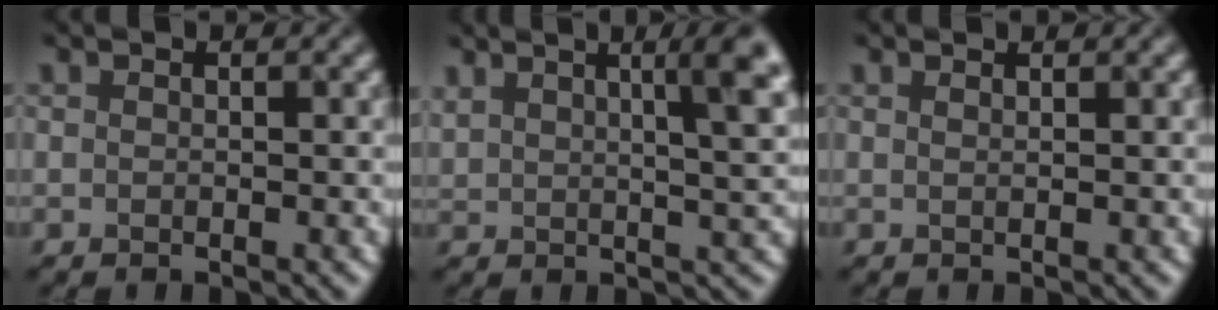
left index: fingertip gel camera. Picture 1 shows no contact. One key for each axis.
{"total": 7.1, "fx": 3.2, "fy": 2.1, "fz": 6.0, "tx": -0.079, "ty": 0.034, "tz": 0.058}
{"total": 1.0, "fx": 0.8, "fy": 0.3, "fz": 0.6, "tx": 0.002, "ty": 0.013, "tz": -0.001}